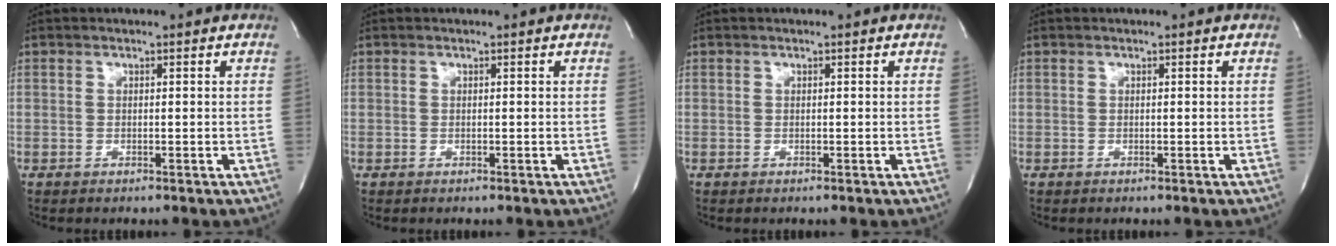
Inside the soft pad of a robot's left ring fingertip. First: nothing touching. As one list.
[{"total": 0.0}, {"total": 0.0}, {"total": 0.0}]